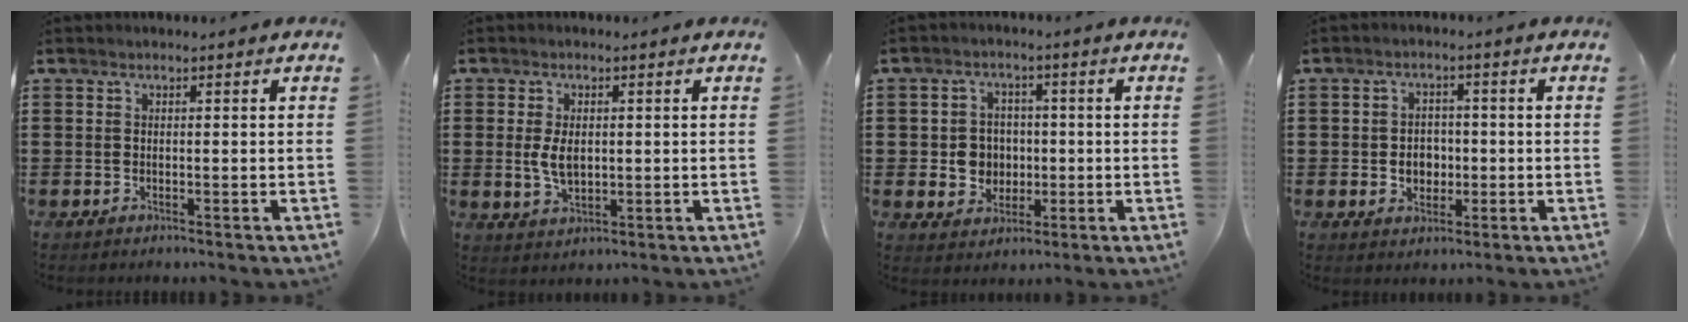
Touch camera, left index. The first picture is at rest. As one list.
[{"total": 4.5, "force": [0.4, 2.6, 3.7], "torque": [-0.090, 0.003, 0.002]}, {"total": 5.3, "force": [0.0, 5.0, 1.8], "torque": [-0.045, 0.011, -0.001]}, {"total": 3.9, "force": [-0.4, 3.2, 2.1], "torque": [-0.033, 0.000, -0.015]}]